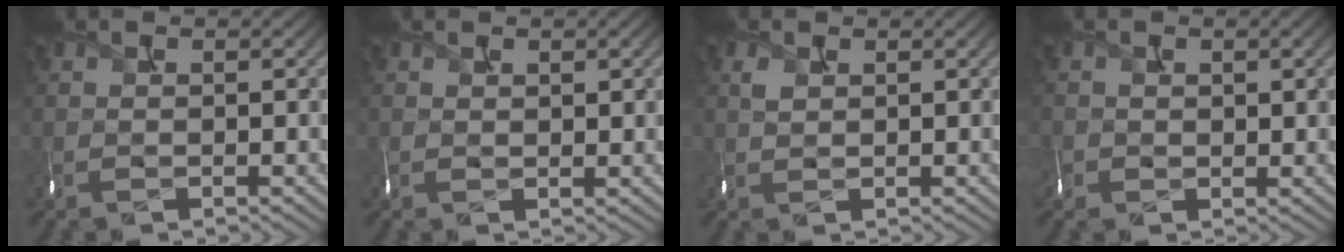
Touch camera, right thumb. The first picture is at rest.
{"total": 1.5, "force": [0.8, 0.8, 1.0], "torque": [-0.025, -0.001, 0.020]}
{"total": 0.7, "force": [0.4, 0.6, 0.1], "torque": [-0.010, -0.004, 0.013]}
{"total": 2.0, "force": [0.3, 1.8, 0.9], "torque": [-0.029, -0.009, 0.008]}